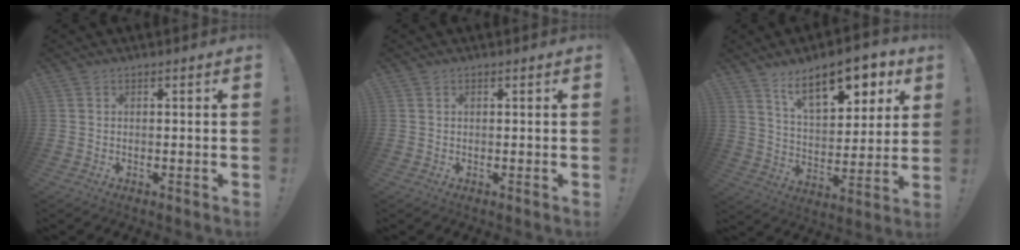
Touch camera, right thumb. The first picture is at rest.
{"total": 0.0}
{"total": 16.5, "force": [9.7, 7.3, 11.2], "torque": [-0.163, -0.054, 0.162]}